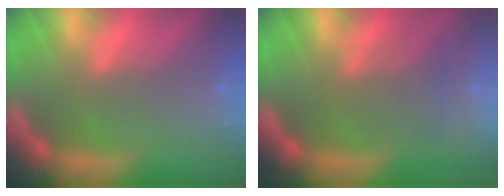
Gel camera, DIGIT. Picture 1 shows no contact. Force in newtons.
{"total": 3.0}